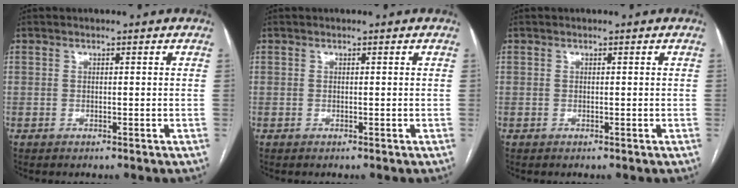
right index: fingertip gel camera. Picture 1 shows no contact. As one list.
[{"total": 0.0}, {"total": 0.0}]